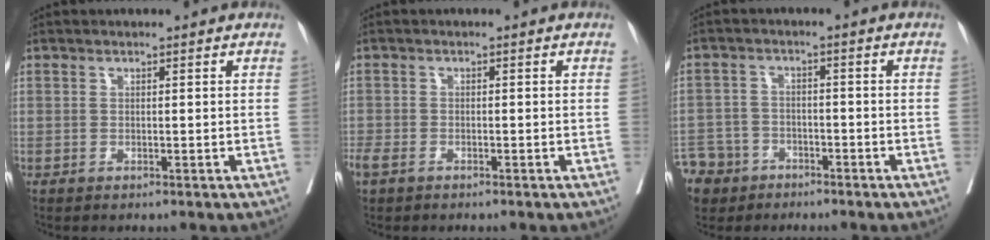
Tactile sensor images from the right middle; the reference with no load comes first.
{"total": 3.4, "force": [-2.3, 1.2, 2.2], "torque": [-0.062, -0.004, -0.042]}
{"total": 9.9, "force": [-6.6, 7.1, 1.9], "torque": [-0.069, -0.002, -0.116]}